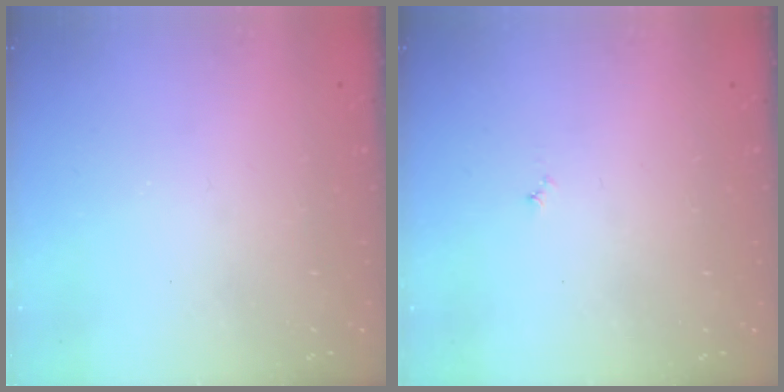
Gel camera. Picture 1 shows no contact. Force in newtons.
{"total": 3.0, "press": 2.9, "slide": 0.3}